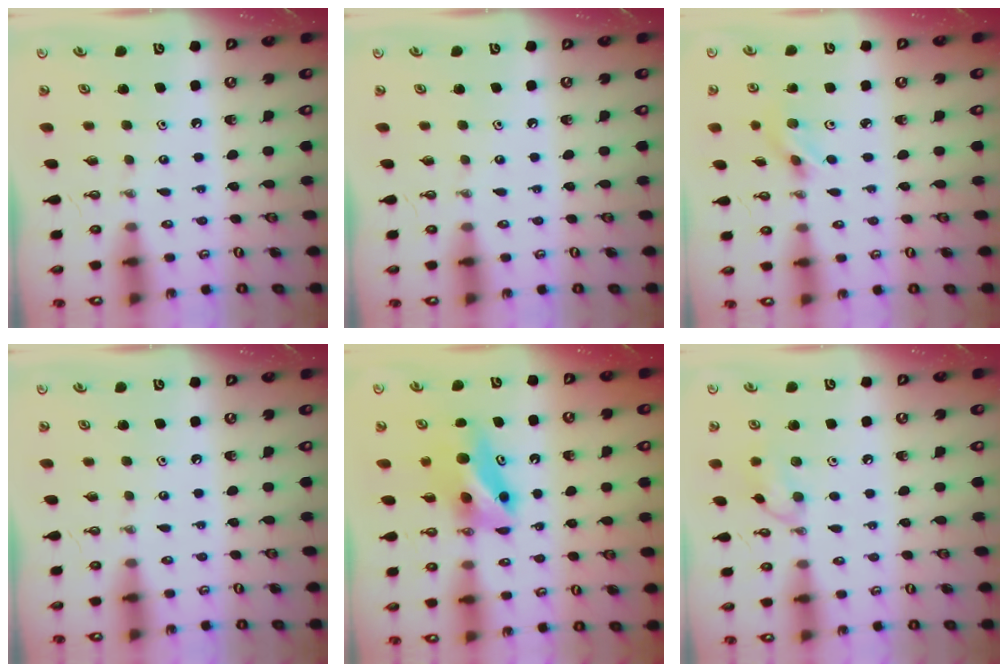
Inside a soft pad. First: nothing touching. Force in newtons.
{"total": 0.0}
{"total": 2.9, "press": 2.8, "slide": 0.8}
{"total": 0.0}
{"total": 7.1, "press": 6.6, "slide": 2.5}
{"total": 8.8, "press": 8.3, "slide": 2.8}